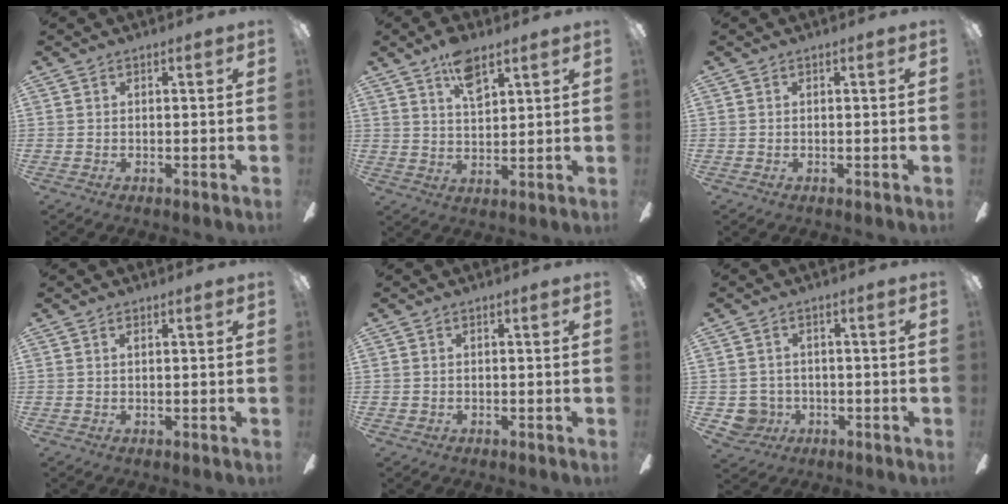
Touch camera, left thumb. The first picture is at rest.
{"total": 8.5, "force": [5.4, 3.7, 5.4], "torque": [-0.085, -0.019, 0.093]}
{"total": 0.0}
{"total": 0.9, "force": [0.5, 0.4, 0.7], "torque": [-0.016, 0.003, 0.009]}
{"total": 0.7, "force": [0.2, 0.6, 0.1], "torque": [-0.003, 0.006, 0.002]}
{"total": 4.6, "force": [-0.6, 4.5, 0.6], "torque": [-0.033, 0.009, -0.010]}